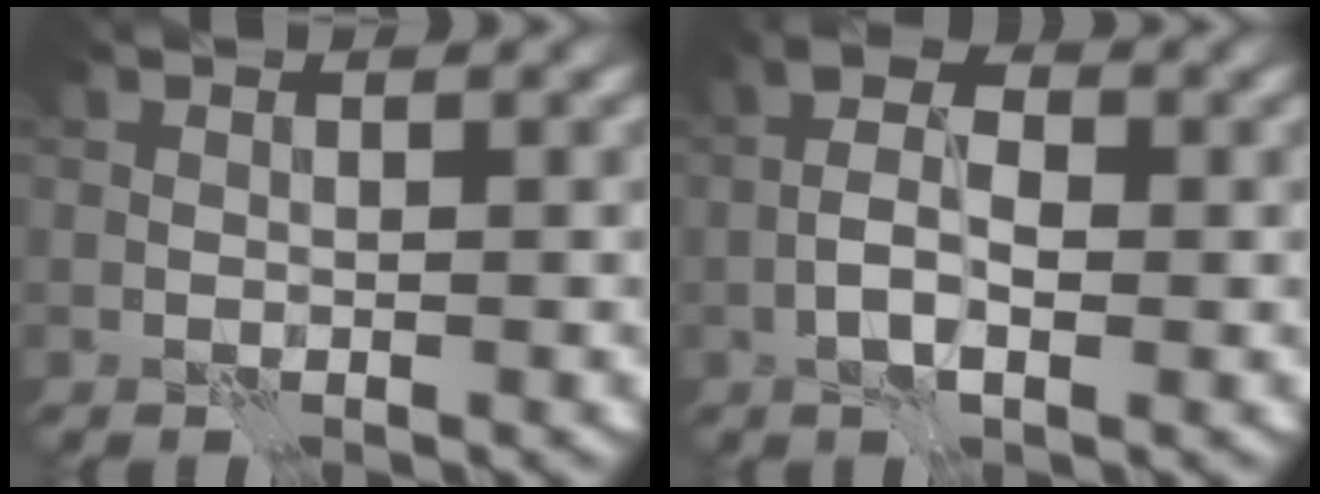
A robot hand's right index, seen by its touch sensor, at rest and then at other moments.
{"total": 4.4, "force": [-1.2, 2.1, 3.6], "torque": [-0.073, 0.007, -0.030]}